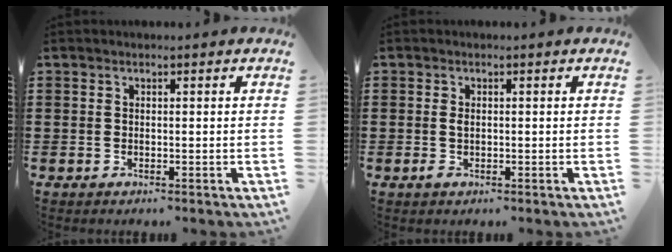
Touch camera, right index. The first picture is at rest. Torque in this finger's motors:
{"motor_torque": [1.05, 1.01, 0.12, 0.03]}